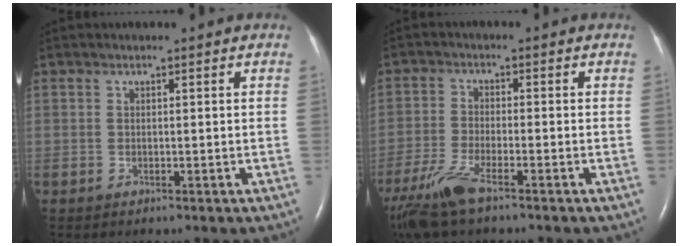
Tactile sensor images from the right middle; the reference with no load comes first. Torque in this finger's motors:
{"motor_torque": [1.03, -0.95, 0.16, 0.05]}